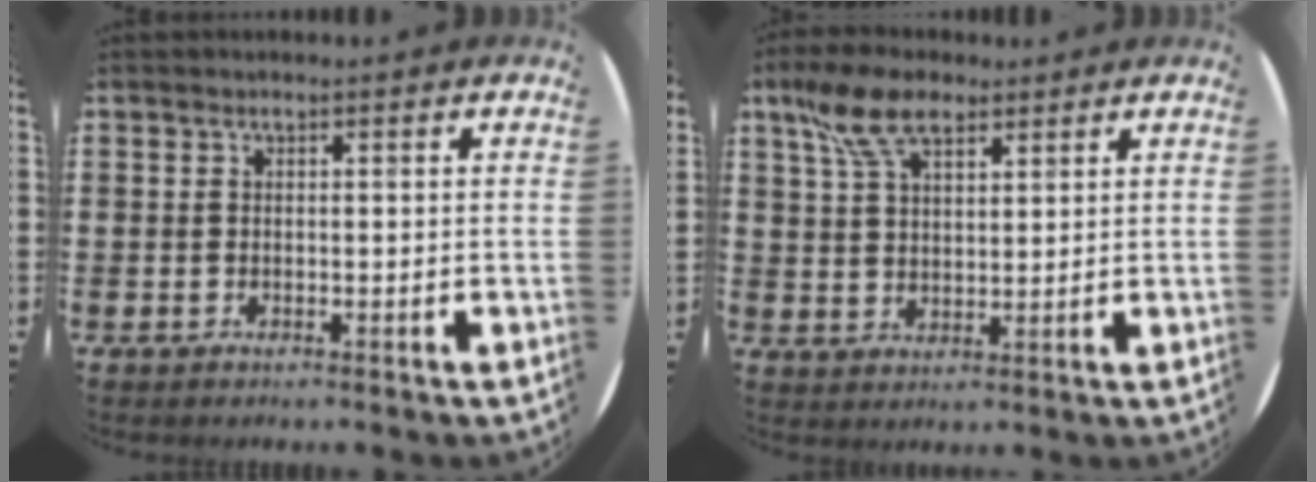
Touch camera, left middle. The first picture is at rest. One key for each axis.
{"total": 7.6, "fx": 4.9, "fy": 3.7, "fz": 4.5, "tx": -0.102, "ty": 0.005, "tz": 0.090}